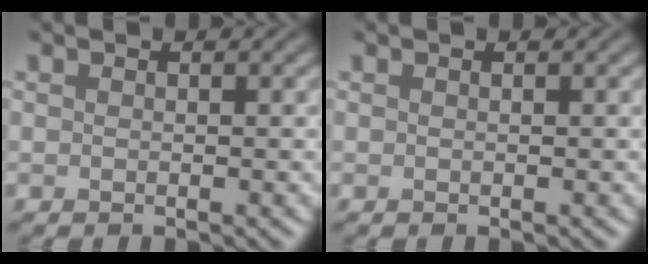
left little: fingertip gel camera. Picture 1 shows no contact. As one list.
[{"total": 0.0}]